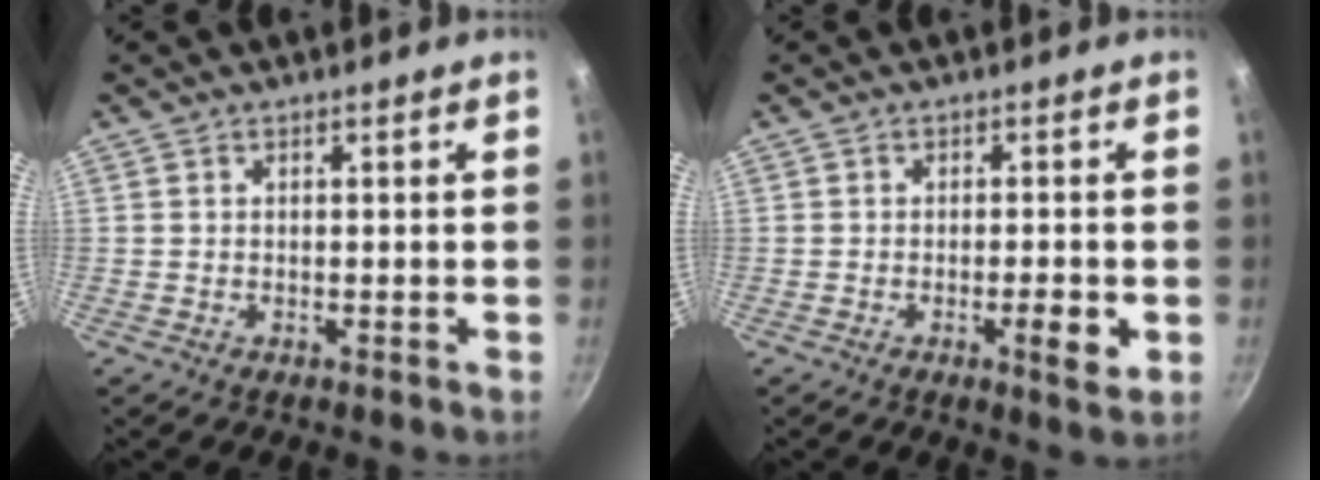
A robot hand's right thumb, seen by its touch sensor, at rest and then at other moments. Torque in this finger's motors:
{"motor_torque": [0.31, 0.44, -0.15, 0.02, 0.13]}